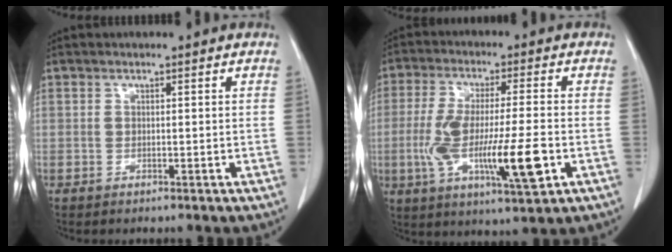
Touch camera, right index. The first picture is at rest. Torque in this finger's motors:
{"motor_torque": [0.97, -0.59, 0.50, 0.21]}